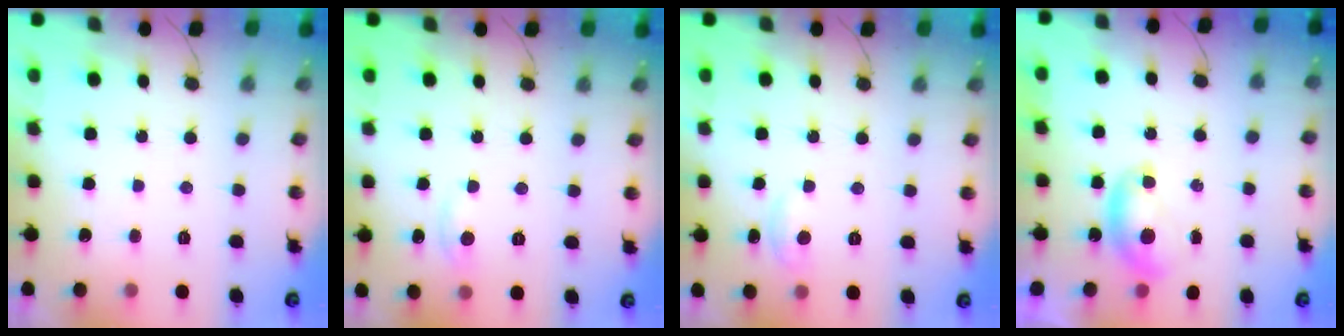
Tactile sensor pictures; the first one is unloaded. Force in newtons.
{"total": 2.8, "press": 2.8, "slide": 0.4}
{"total": 4.9, "press": 4.9, "slide": 0.6}
{"total": 6.5, "press": 6.4, "slide": 0.9}